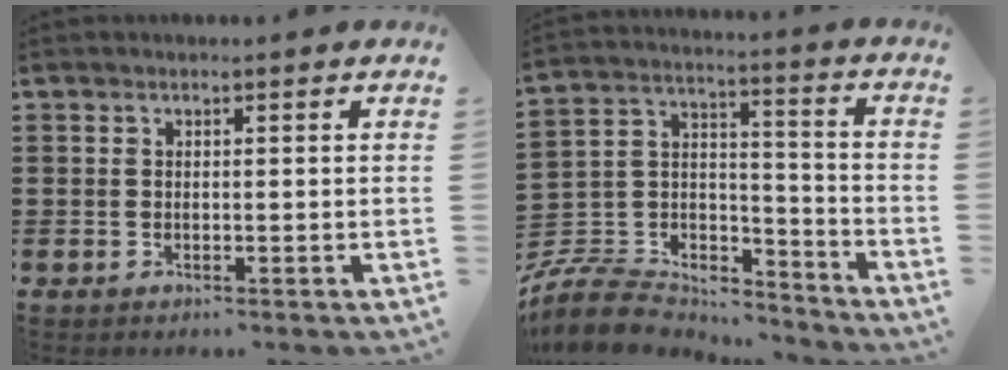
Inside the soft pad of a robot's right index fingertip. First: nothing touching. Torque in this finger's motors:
{"motor_torque": [-1.07, 1.07, -1.05, -0.21]}